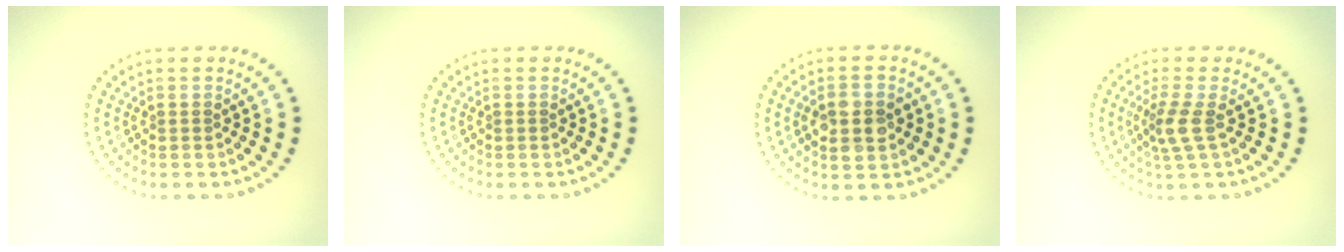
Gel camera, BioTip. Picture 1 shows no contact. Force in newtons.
{"total": 0.0}
{"total": 4.0, "press": 4.0, "slide": 0.1}
{"total": 2.4, "press": 1.8, "slide": 1.6}